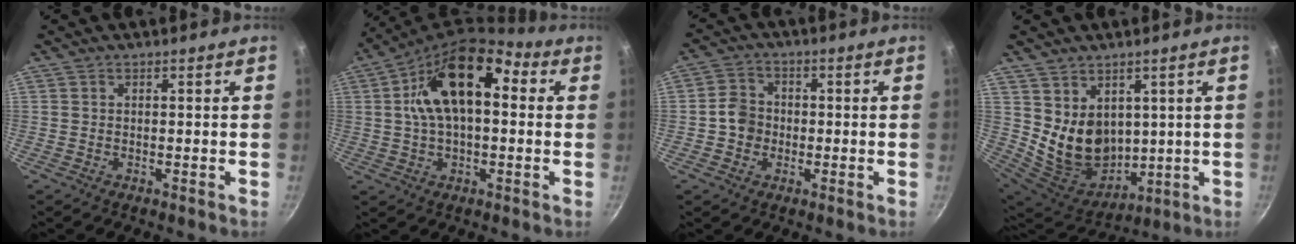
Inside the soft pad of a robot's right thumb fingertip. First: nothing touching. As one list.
[{"total": 15.5, "force": [2.9, 8.7, 12.6], "torque": [-0.193, 0.029, 0.030]}, {"total": 5.3, "force": [-0.8, 4.8, 2.1], "torque": [-0.013, 0.017, -0.025]}, {"total": 12.9, "force": [3.7, 10.1, 7.2], "torque": [-0.099, -0.036, 0.094]}]